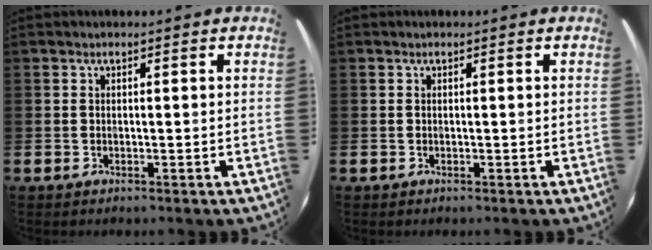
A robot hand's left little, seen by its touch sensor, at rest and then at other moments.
{"total": 0.0}